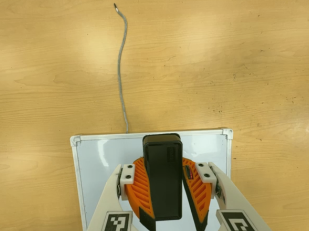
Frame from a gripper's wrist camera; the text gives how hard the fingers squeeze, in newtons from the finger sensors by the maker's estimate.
{"total": 14.1, "left": 13.1, "right": 15.1}